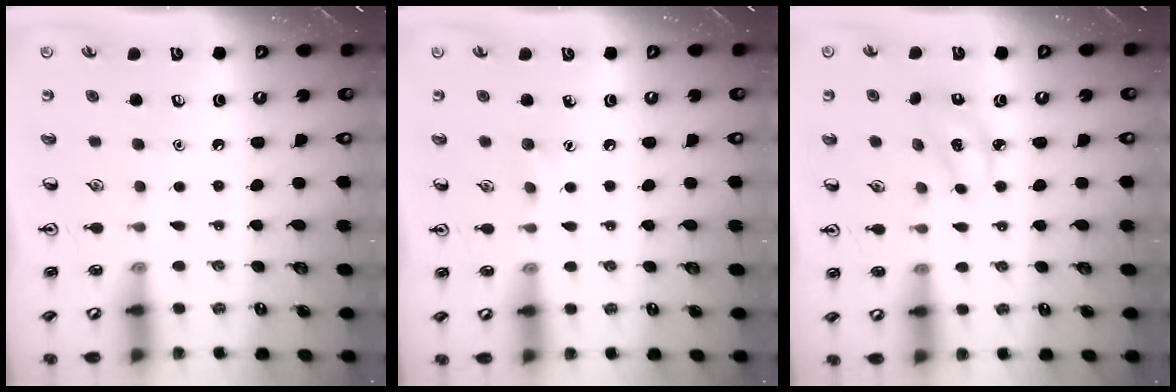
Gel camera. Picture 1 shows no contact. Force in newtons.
{"total": 3.8, "press": 3.6, "slide": 1.0}
{"total": 3.0, "press": 3.0, "slide": 0.5}